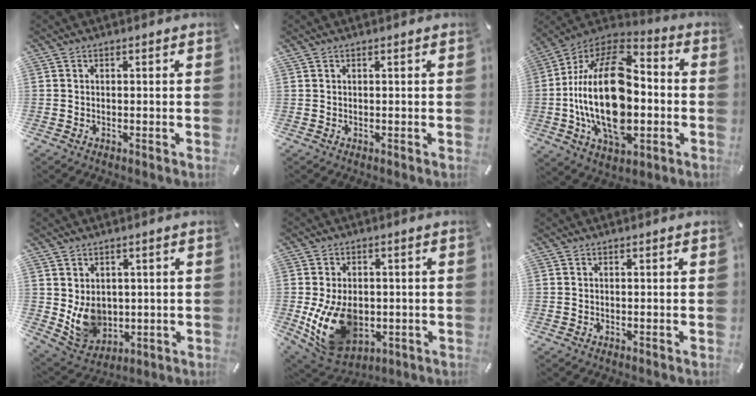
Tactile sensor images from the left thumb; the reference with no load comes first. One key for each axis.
{"total": 0.0}
{"total": 27.1, "fx": -3.4, "fy": 16.4, "fz": 21.4, "tx": -0.420, "ty": 0.014, "tz": -0.053}
{"total": 9.3, "fx": 1.0, "fy": 8.3, "fz": 3.9, "tx": -0.085, "ty": -0.015, "tz": 0.024}
{"total": 14.7, "fx": -2.6, "fy": 10.7, "fz": 9.8, "tx": -0.195, "ty": -0.003, "tz": -0.039}
{"total": 0.0}